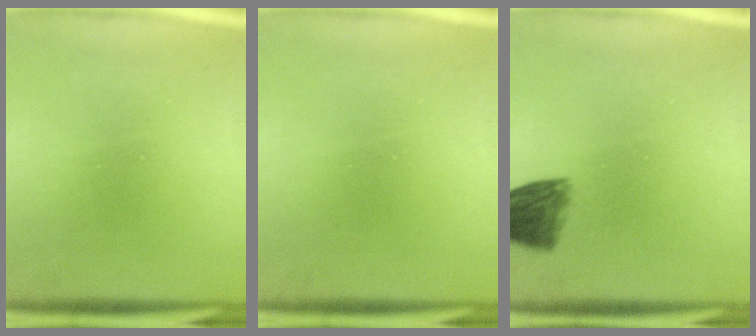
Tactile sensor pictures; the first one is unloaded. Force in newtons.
{"total": 0.0}
{"total": 6.0}